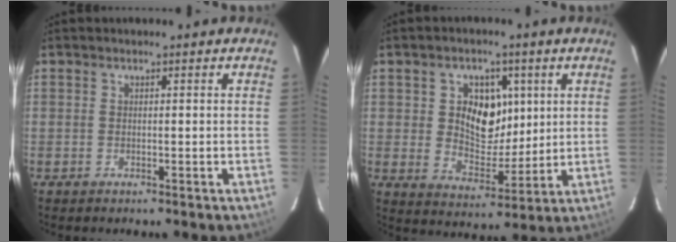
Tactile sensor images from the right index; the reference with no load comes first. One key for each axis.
{"total": 9.8, "fx": 2.4, "fy": 7.1, "fz": 6.3, "tx": -0.111, "ty": 0.004, "tz": 0.048}